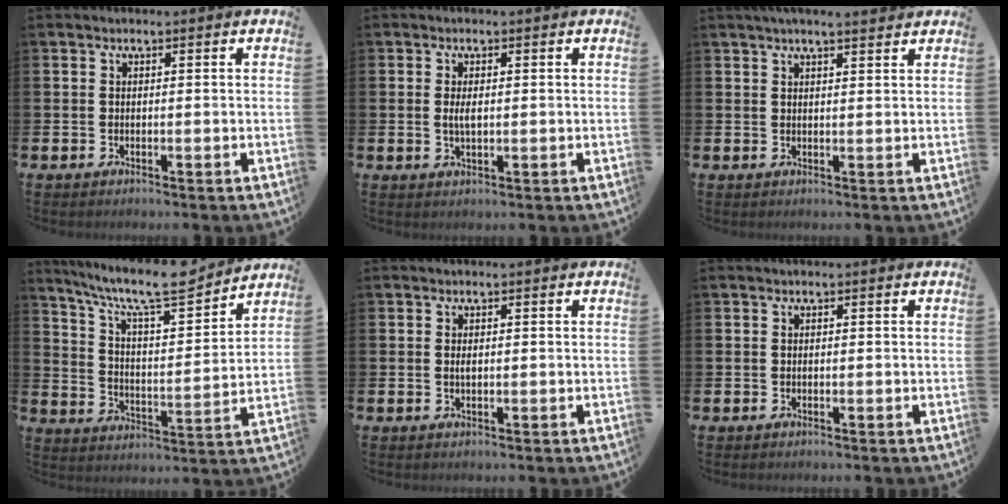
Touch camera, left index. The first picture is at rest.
{"total": 2.1, "force": [0.1, 0.9, 1.9], "torque": [-0.038, 0.004, -0.001]}
{"total": 2.7, "force": [2.5, 0.1, 1.0], "torque": [-0.016, -0.008, 0.044]}
{"total": 10.8, "force": [9.4, 1.8, 5.1], "torque": [-0.122, -0.064, 0.158]}
{"total": 0.6, "force": [0.0, 0.2, 0.6], "torque": [-0.020, 0.004, 0.001]}
{"total": 0.0}